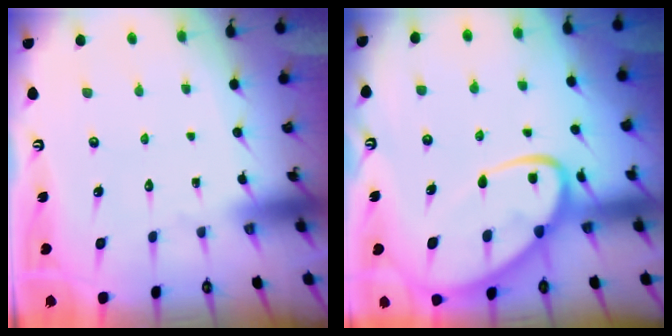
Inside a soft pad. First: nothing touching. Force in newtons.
{"total": 12.5, "press": 12.4, "slide": 1.2}